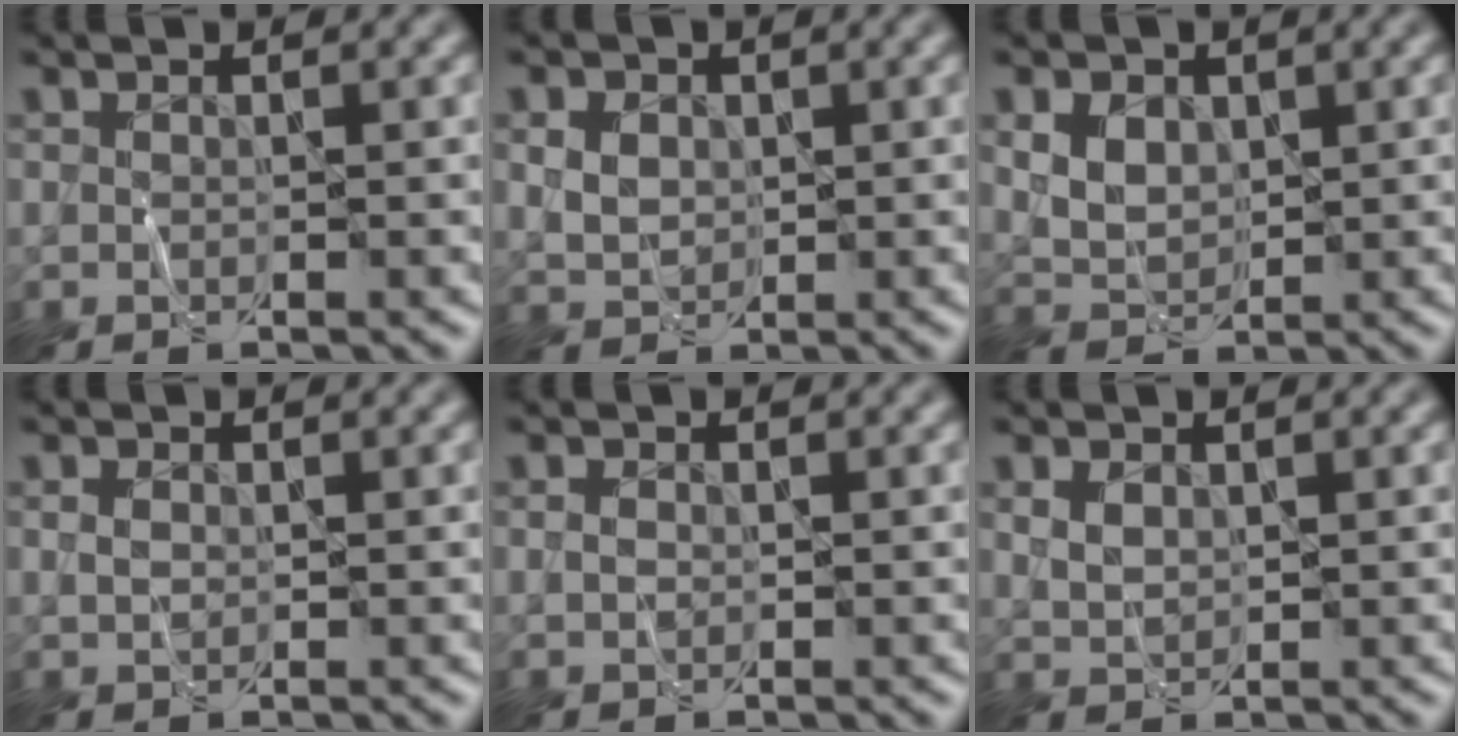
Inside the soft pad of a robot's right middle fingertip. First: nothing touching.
{"total": 2.7, "force": [0.6, 2.2, 1.5], "torque": [-0.036, 0.001, 0.011]}
{"total": 4.0, "force": [1.3, 3.0, 2.3], "torque": [-0.054, 0.007, 0.027]}
{"total": 1.3, "force": [0.2, 1.0, 0.8], "torque": [-0.018, 0.002, 0.004]}
{"total": 1.0, "force": [0.0, 0.8, 0.6], "torque": [-0.015, 0.002, -0.001]}
{"total": 1.8, "force": [0.6, 1.3, 1.1], "torque": [-0.026, 0.000, 0.016]}